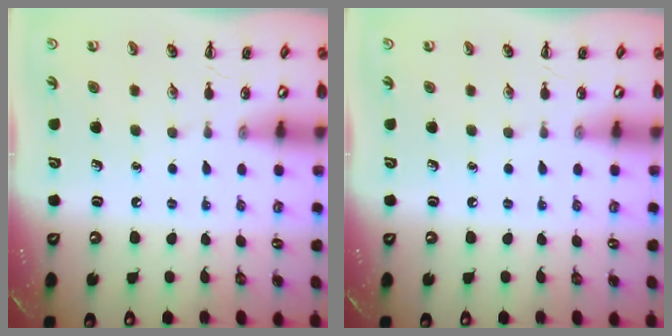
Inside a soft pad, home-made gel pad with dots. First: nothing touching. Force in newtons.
{"total": 0.0}